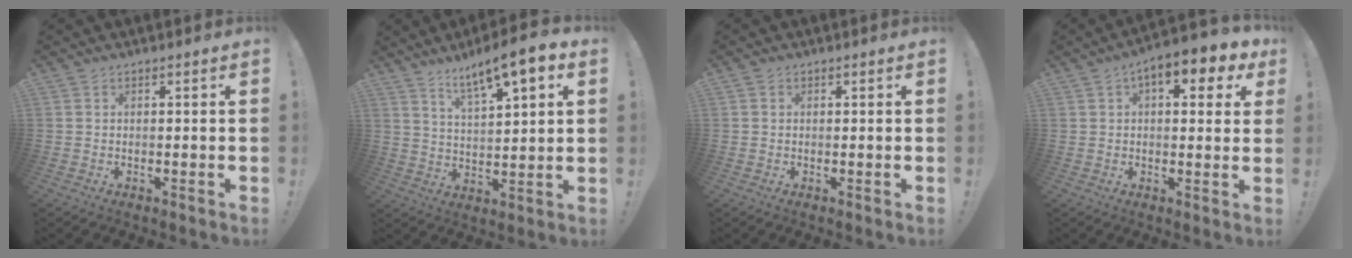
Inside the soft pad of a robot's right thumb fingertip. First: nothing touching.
{"total": 11.2, "force": [7.8, 2.2, 7.7], "torque": [-0.132, -0.047, 0.129]}
{"total": 0.8, "force": [0.2, 0.8, 0.1], "torque": [0.003, 0.001, 0.004]}
{"total": 8.6, "force": [4.1, 3.7, 6.6], "torque": [-0.080, -0.018, 0.064]}